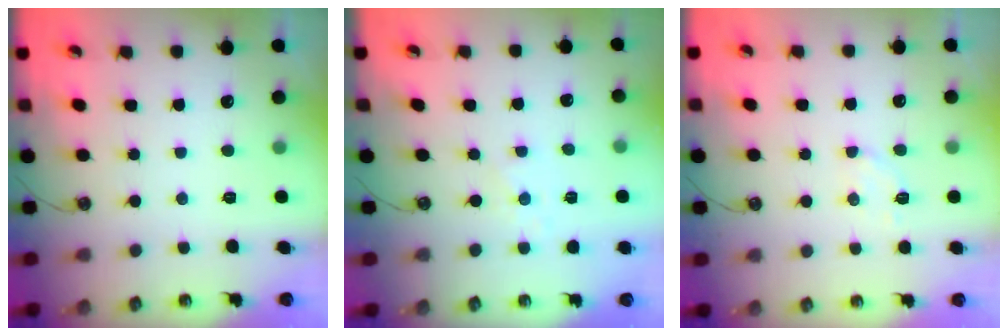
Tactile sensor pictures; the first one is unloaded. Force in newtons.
{"total": 2.7, "press": 2.7, "slide": 0.4}
{"total": 4.9, "press": 4.8, "slide": 0.7}